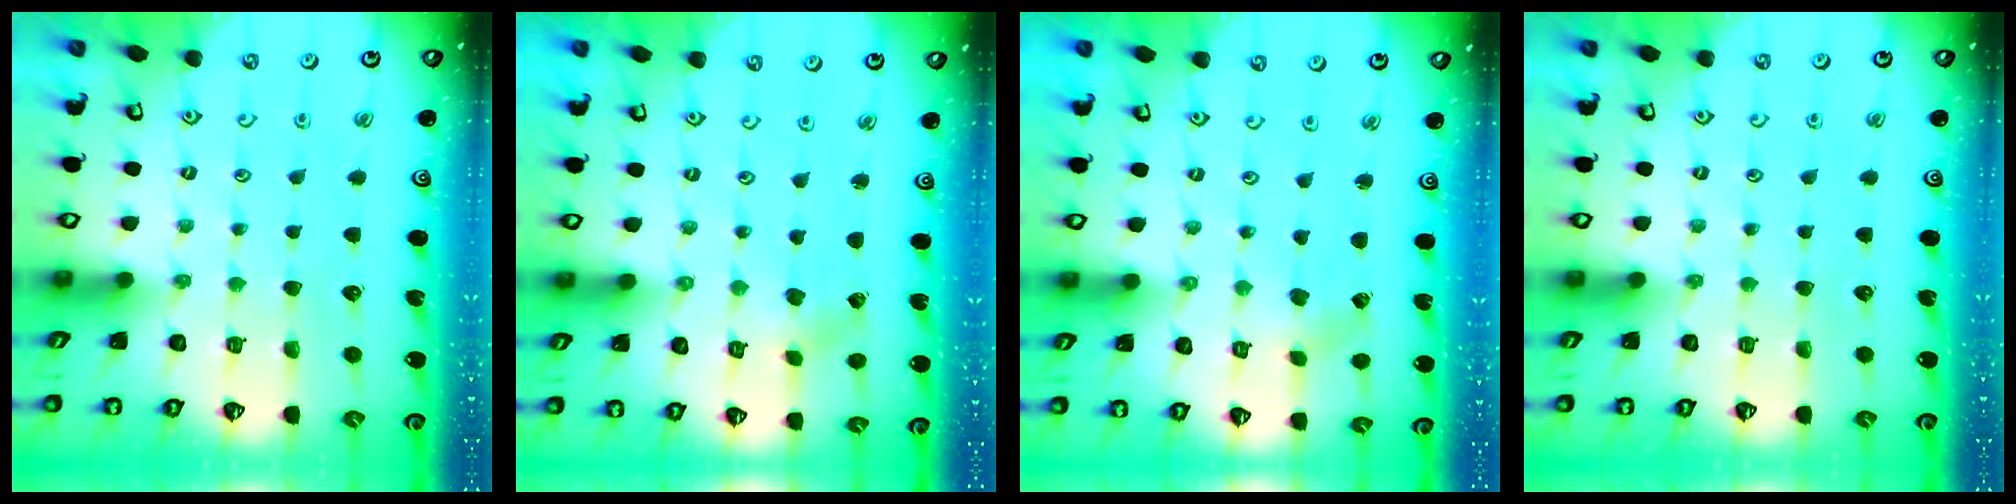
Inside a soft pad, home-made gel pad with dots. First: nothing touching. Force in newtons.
{"total": 0.6, "press": 0.6, "slide": 0.1}
{"total": 0.0}
{"total": 0.0}